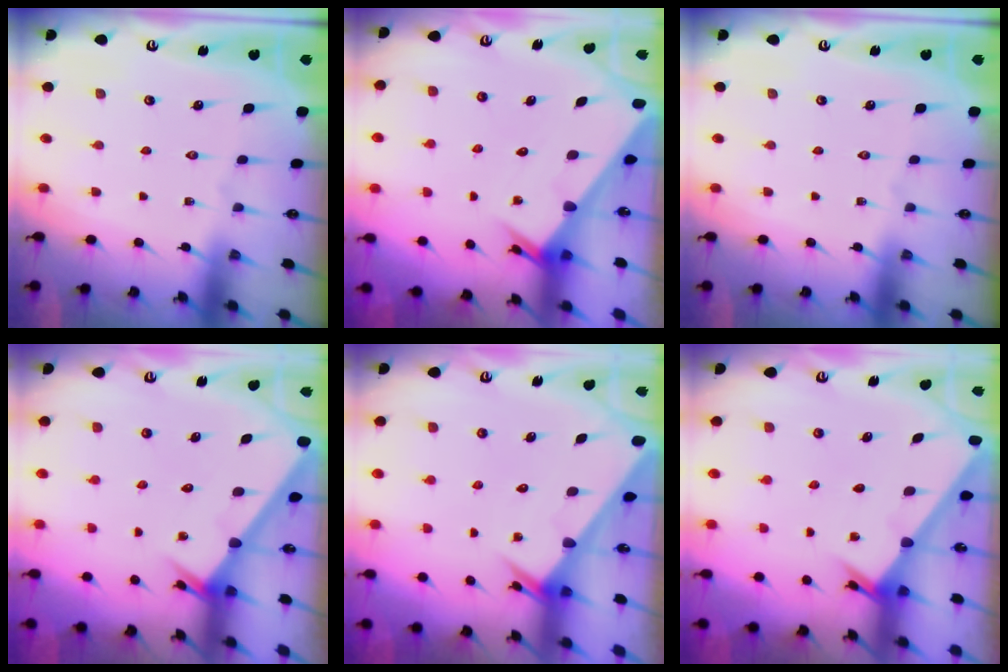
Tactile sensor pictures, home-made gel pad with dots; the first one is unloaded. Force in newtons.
{"total": 2.1, "press": 2.1, "slide": 0.1}
{"total": 0.0}
{"total": 2.6, "press": 2.6, "slide": 0.0}
{"total": 2.5, "press": 2.5, "slide": 0.1}
{"total": 2.4, "press": 2.4, "slide": 0.2}